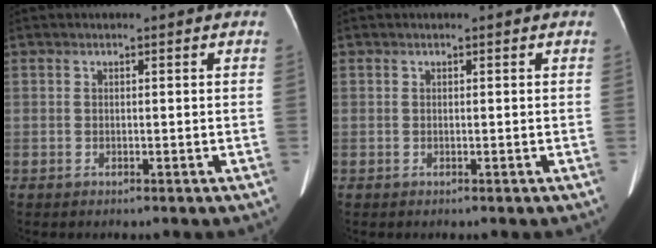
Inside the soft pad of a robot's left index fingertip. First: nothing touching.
{"total": 0.0}